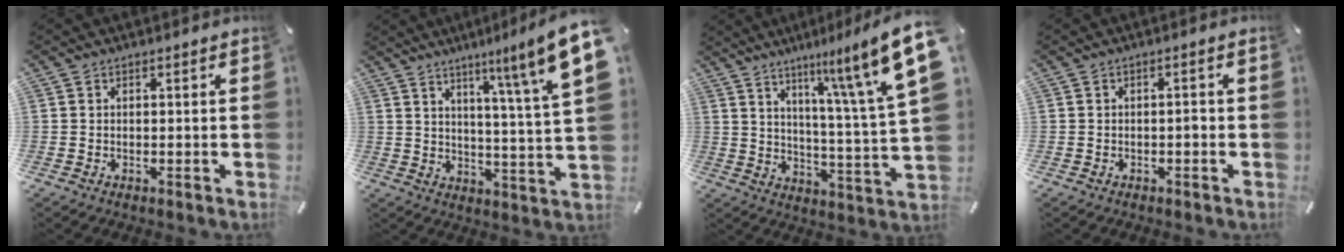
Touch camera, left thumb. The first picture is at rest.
{"total": 13.8, "force": [8.3, 0.6, 11.0], "torque": [-0.163, -0.065, 0.120]}
{"total": 19.0, "force": [10.6, 2.9, 15.5], "torque": [-0.228, -0.069, 0.157]}
{"total": 1.6, "force": [-0.4, 0.2, 1.5], "torque": [-0.028, 0.001, -0.008]}